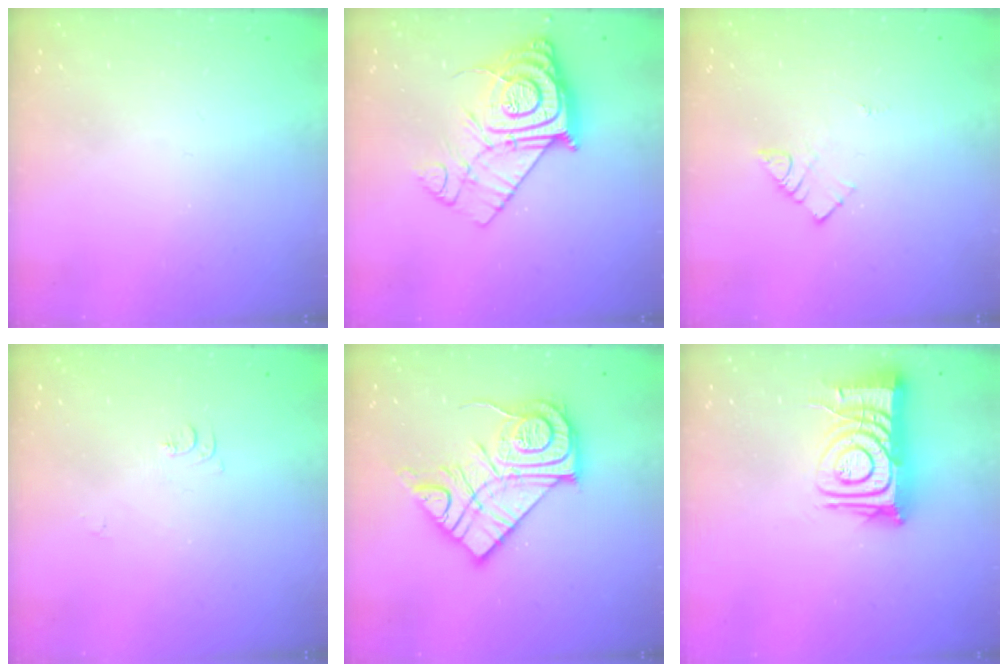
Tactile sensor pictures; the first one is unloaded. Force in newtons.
{"total": 14.9, "press": 14.8, "slide": 1.0}
{"total": 5.2, "press": 5.2, "slide": 0.2}
{"total": 5.2, "press": 5.1, "slide": 0.6}
{"total": 18.2, "press": 18.1, "slide": 1.2}
{"total": 12.7, "press": 12.7, "slide": 1.2}